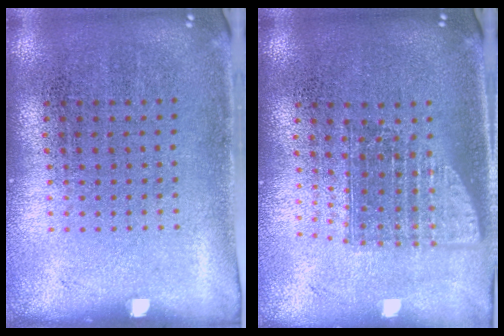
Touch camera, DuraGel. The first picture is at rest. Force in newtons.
{"total": 1.5, "press": 1.1, "slide": 0.9}